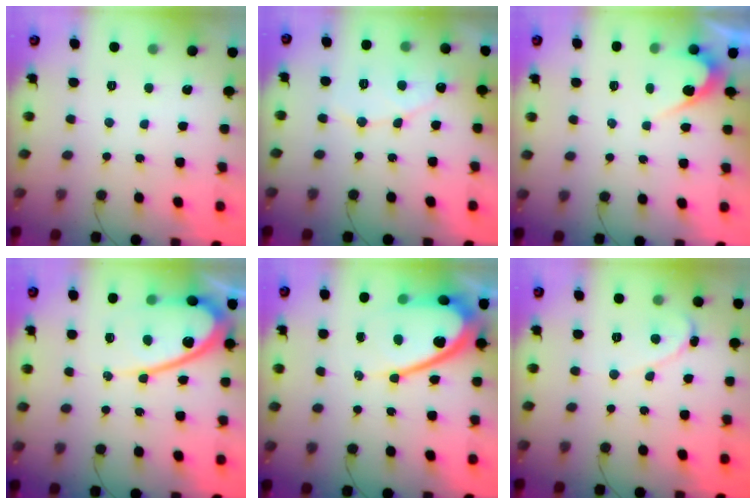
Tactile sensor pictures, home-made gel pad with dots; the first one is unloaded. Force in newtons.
{"total": 8.3, "press": 8.3, "slide": 0.6}
{"total": 4.2, "press": 4.1, "slide": 0.3}
{"total": 13.9, "press": 13.8, "slide": 1.5}
{"total": 15.9, "press": 15.9, "slide": 1.2}
{"total": 1.0, "press": 1.0, "slide": 0.1}